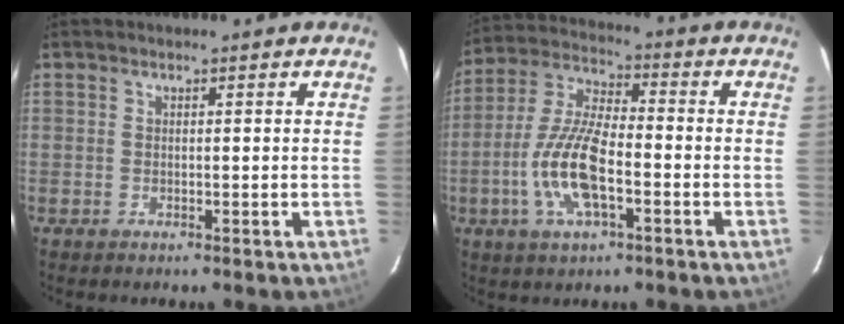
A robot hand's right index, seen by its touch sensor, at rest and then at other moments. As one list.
[{"total": 12.6, "force": [-4.1, 4.4, 11.1], "torque": [-0.238, 0.000, -0.081]}]